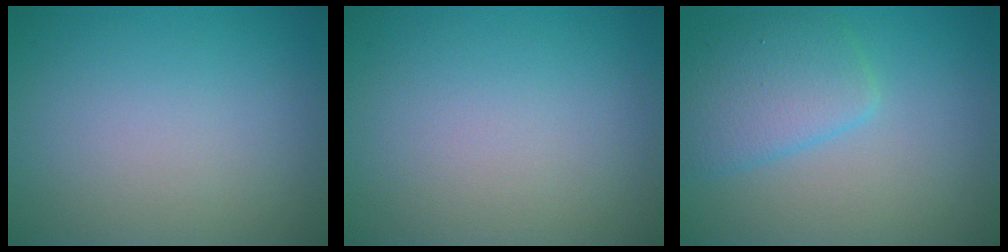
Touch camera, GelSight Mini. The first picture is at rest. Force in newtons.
{"total": 0.0}
{"total": 4.2, "press": 4.2, "slide": 0.2}